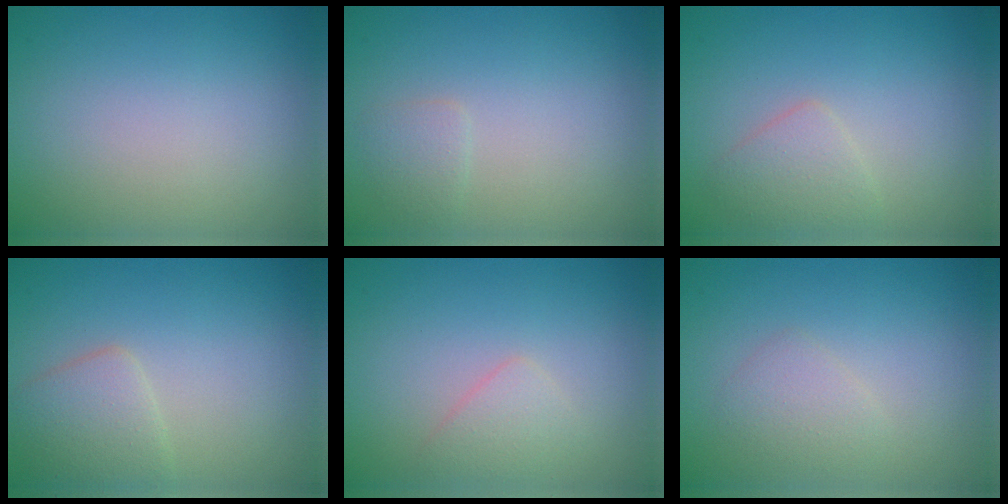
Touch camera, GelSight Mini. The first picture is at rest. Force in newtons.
{"total": 1.0, "press": 1.0, "slide": 0.0}
{"total": 1.8, "press": 1.8, "slide": 0.1}
{"total": 2.6, "press": 2.6, "slide": 0.1}
{"total": 1.5, "press": 1.5, "slide": 0.0}
{"total": 1.6, "press": 1.6, "slide": 0.0}